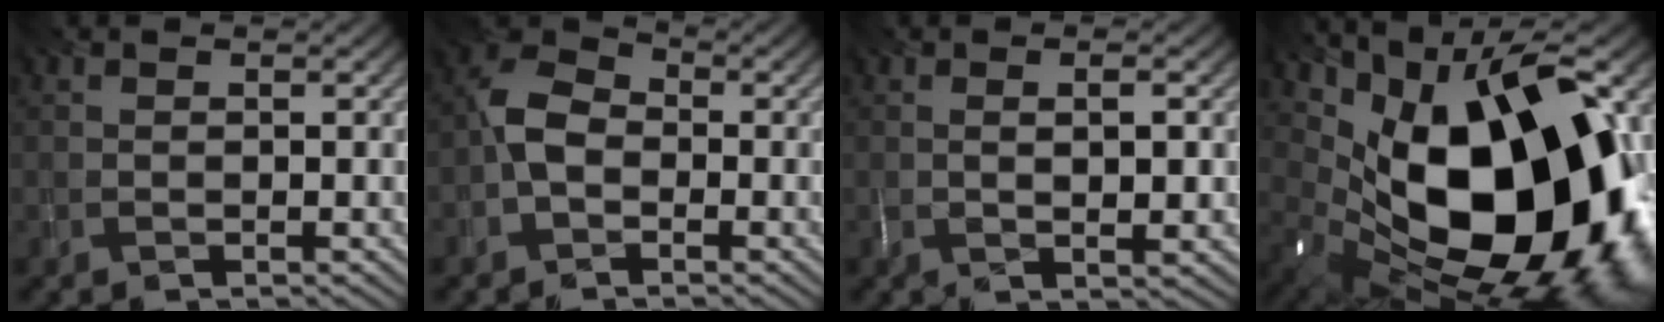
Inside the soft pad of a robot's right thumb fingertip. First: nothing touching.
{"total": 4.6, "force": [-1.5, 3.2, 2.9], "torque": [-0.059, 0.013, -0.041]}
{"total": 2.6, "force": [0.2, 0.6, 2.5], "torque": [-0.051, -0.002, 0.007]}
{"total": 18.6, "force": [1.1, 11.0, 15.0], "torque": [-0.241, -0.028, 0.030]}